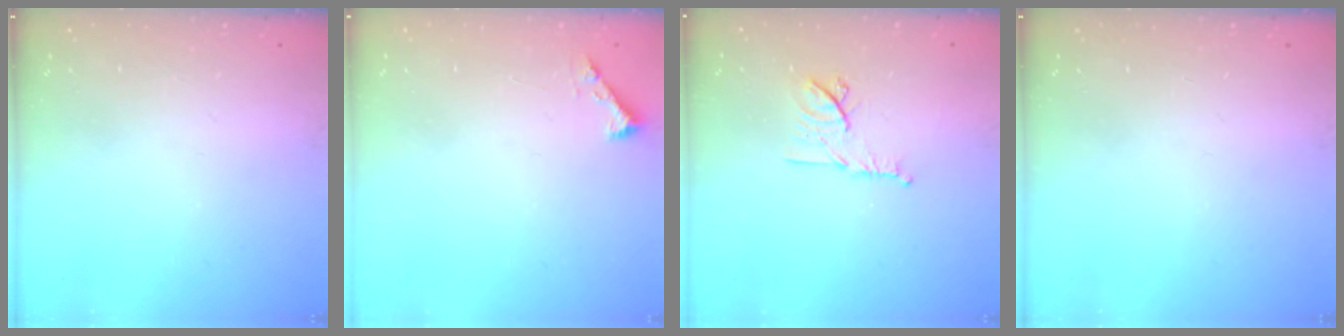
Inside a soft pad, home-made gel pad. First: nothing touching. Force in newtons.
{"total": 2.3, "press": 2.3, "slide": 0.3}
{"total": 9.7, "press": 9.7, "slide": 0.6}
{"total": 0.0}